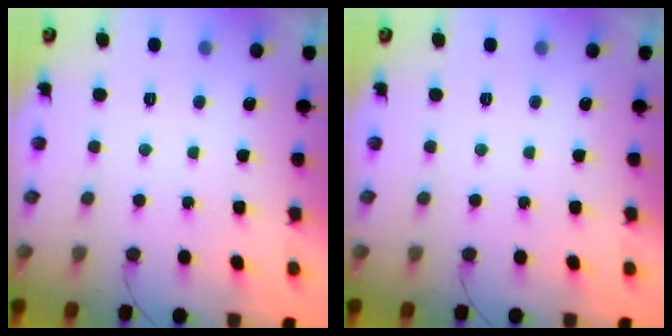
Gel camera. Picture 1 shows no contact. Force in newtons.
{"total": 0.0}